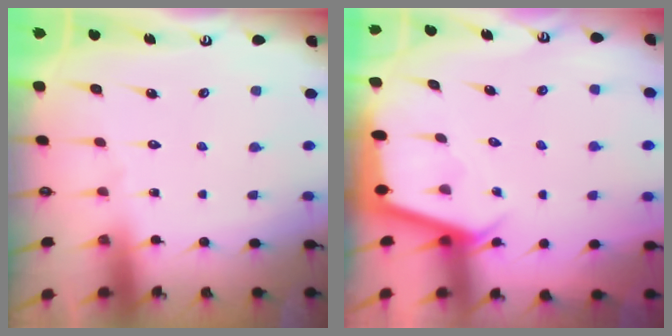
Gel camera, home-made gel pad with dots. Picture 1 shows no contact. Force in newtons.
{"total": 2.9, "press": 2.9, "slide": 0.3}